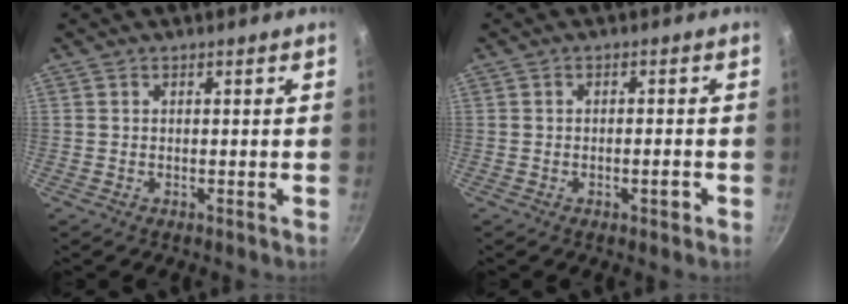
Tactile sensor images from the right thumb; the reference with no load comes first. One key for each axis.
{"total": 2.4, "fx": -1.0, "fy": 0.8, "fz": 2.0, "tx": -0.029, "ty": 0.005, "tz": -0.016}